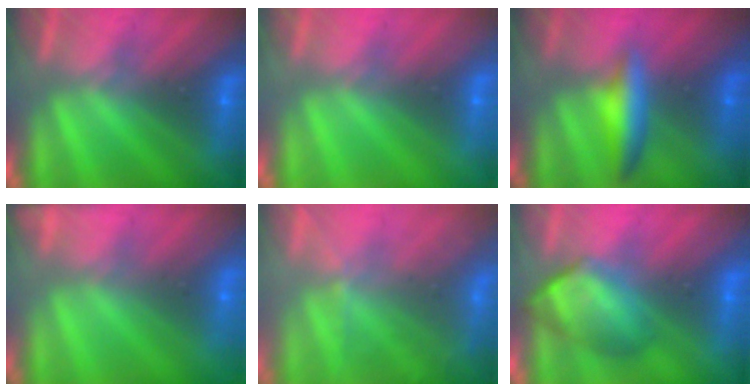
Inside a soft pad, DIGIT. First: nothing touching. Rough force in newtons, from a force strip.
{"total": 1.7}
{"total": 2.4}
{"total": 5.9}
{"total": 7.3}
{"total": 4.8}